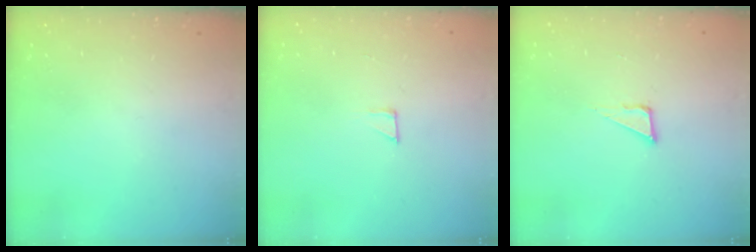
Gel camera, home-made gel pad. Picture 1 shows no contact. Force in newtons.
{"total": 2.3, "press": 2.3, "slide": 0.2}
{"total": 4.8, "press": 4.8, "slide": 0.4}